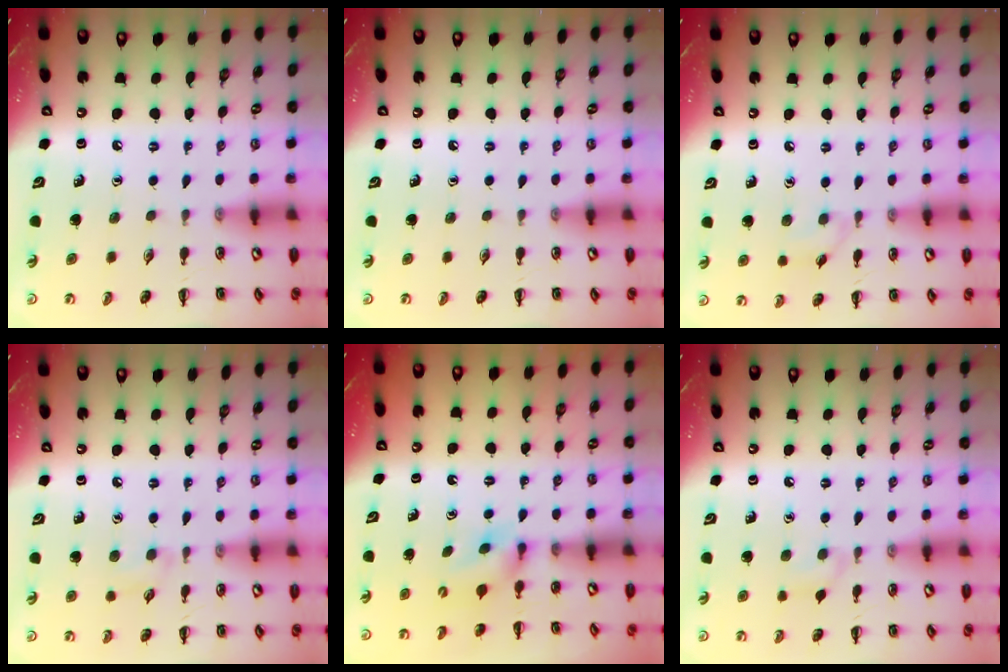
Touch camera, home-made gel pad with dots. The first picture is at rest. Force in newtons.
{"total": 0.0}
{"total": 5.4, "press": 5.0, "slide": 2.0}
{"total": 5.5, "press": 5.0, "slide": 2.1}
{"total": 4.7, "press": 4.5, "slide": 1.2}
{"total": 5.0, "press": 4.7, "slide": 1.7}